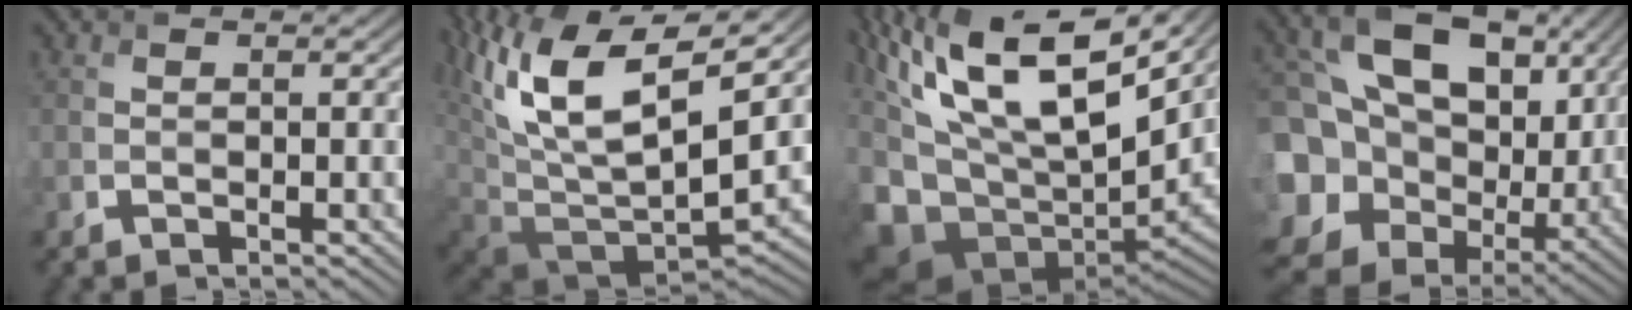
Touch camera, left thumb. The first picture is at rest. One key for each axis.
{"total": 16.8, "fx": 6.2, "fy": 6.2, "fz": 14.3, "tx": -0.325, "ty": 0.003, "tz": 0.129}
{"total": 17.8, "fx": 6.4, "fy": 8.1, "fz": 14.5, "tx": -0.291, "ty": 0.002, "tz": 0.133}
{"total": 18.2, "fx": 0.5, "fy": 13.5, "fz": 12.1, "tx": -0.280, "ty": -0.043, "tz": 0.058}